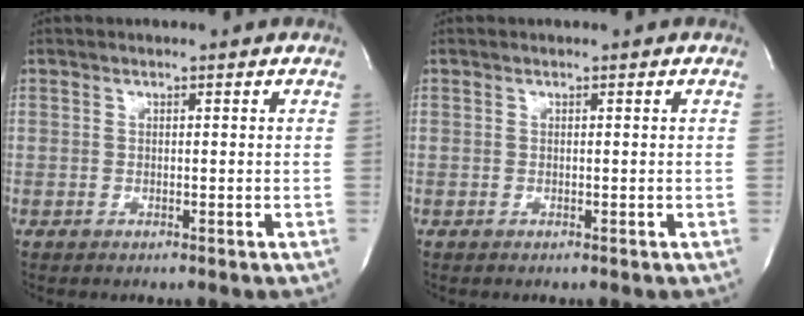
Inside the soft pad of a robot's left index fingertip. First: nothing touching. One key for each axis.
{"total": 0.0}